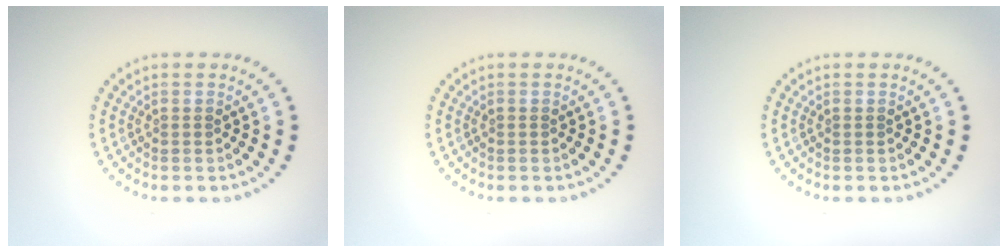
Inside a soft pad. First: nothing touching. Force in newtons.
{"total": 0.0}
{"total": 0.0}